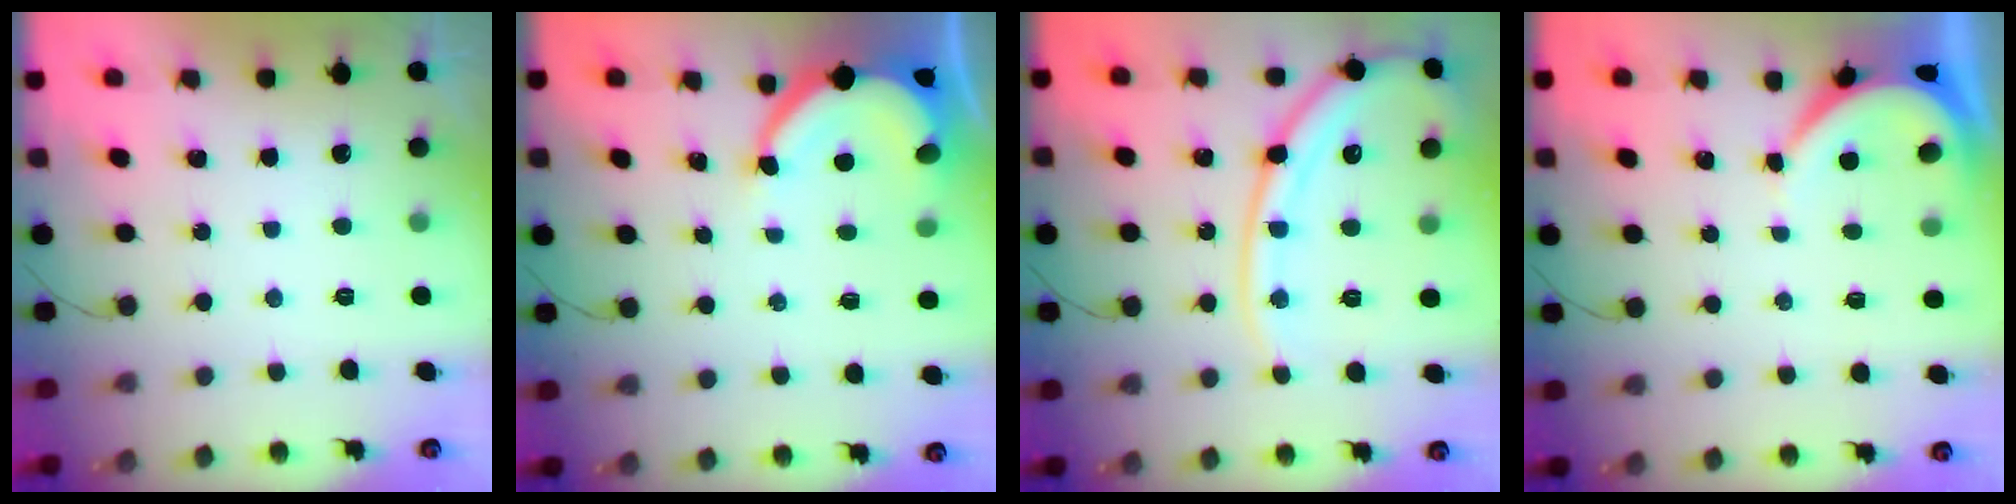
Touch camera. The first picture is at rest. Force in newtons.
{"total": 6.7, "press": 6.7, "slide": 0.7}
{"total": 16.0, "press": 15.9, "slide": 2.0}
{"total": 5.3, "press": 5.2, "slide": 0.7}